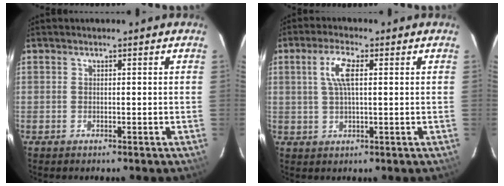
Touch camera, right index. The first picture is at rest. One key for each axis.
{"total": 5.3, "fx": 1.5, "fy": 1.6, "fz": 4.8, "tx": -0.096, "ty": 0.008, "tz": 0.029}